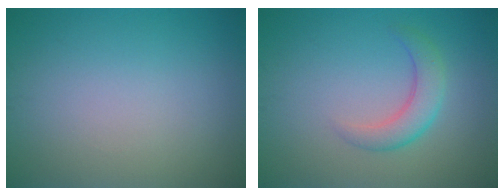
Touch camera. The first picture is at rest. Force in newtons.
{"total": 3.0, "press": 3.0, "slide": 0.2}